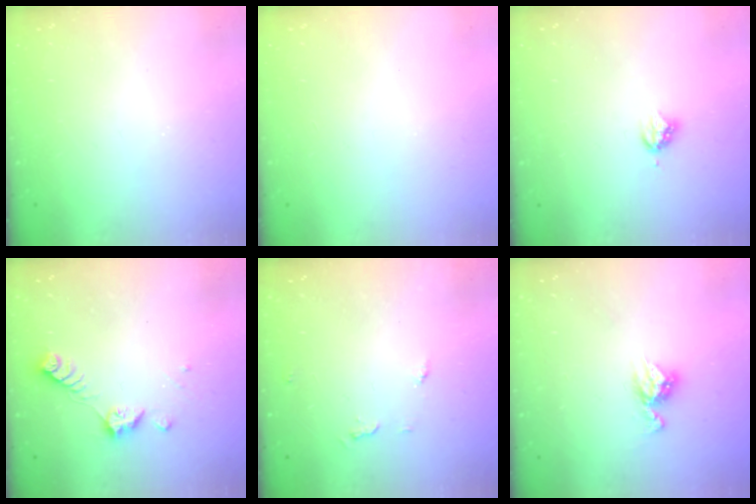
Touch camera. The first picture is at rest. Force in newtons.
{"total": 0.0}
{"total": 3.4, "press": 3.4, "slide": 0.4}
{"total": 6.4, "press": 6.3, "slide": 1.1}
{"total": 4.6, "press": 4.5, "slide": 0.4}
{"total": 7.2, "press": 7.1, "slide": 0.6}